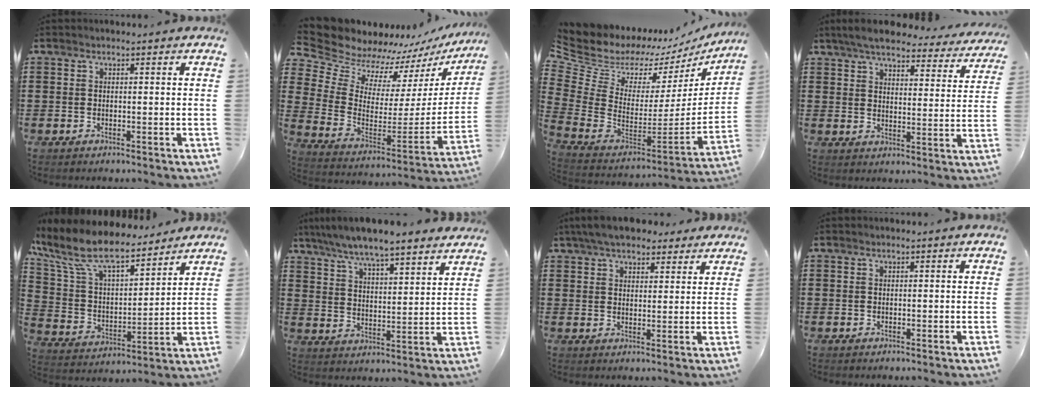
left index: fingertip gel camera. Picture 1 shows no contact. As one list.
[{"total": 8.5, "force": [7.8, 3.2, 0.4], "torque": [-0.065, -0.070, 0.141]}, {"total": 6.6, "force": [4.7, 4.1, 2.1], "torque": [-0.094, -0.052, 0.078]}, {"total": 5.6, "force": [5.2, 0.9, 2.0], "torque": [-0.063, -0.022, 0.089]}, {"total": 10.8, "force": [8.9, 3.2, 5.2], "torque": [-0.141, -0.047, 0.156]}, {"total": 5.8, "force": [5.6, 0.1, 1.7], "torque": [-0.058, -0.031, 0.095]}, {"total": 5.7, "force": [5.0, 1.8, 2.1], "torque": [-0.057, -0.002, 0.094]}, {"total": 0.0}]